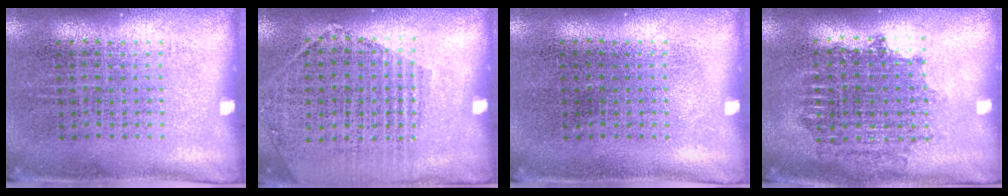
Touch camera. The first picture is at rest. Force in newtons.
{"total": 1.1, "press": 1.1, "slide": 0.4}
{"total": 0.0}
{"total": 1.7, "press": 1.4, "slide": 1.0}